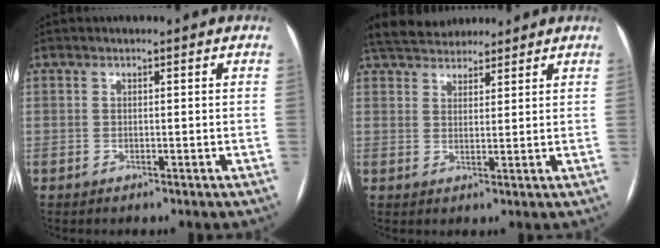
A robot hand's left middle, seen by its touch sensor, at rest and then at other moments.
{"total": 10.0, "force": [8.9, 3.3, 3.2], "torque": [-0.054, 0.038, 0.148]}